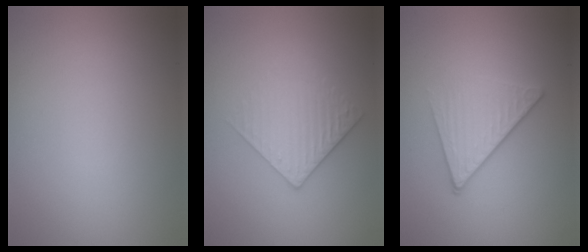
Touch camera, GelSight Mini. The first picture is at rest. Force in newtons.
{"total": 2.9, "press": 2.6, "slide": 1.2}
{"total": 4.1, "press": 2.9, "slide": 2.9}